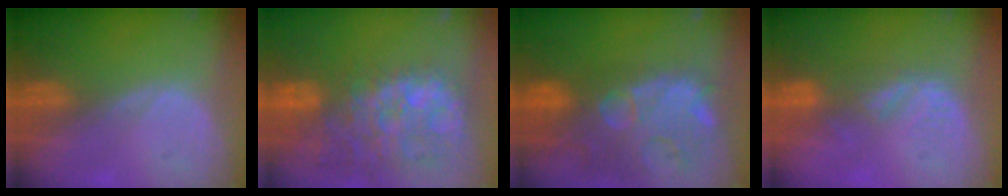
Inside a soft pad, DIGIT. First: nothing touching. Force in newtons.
{"total": 14.7, "press": 11.9, "slide": 8.7}
{"total": 14.8, "press": 11.8, "slide": 8.9}
{"total": 3.6, "press": 3.1, "slide": 1.8}